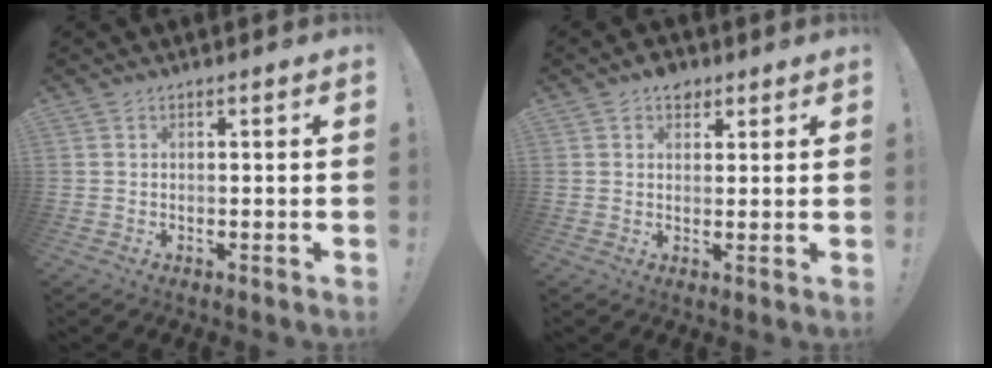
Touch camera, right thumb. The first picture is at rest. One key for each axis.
{"total": 4.8, "fx": 2.9, "fy": 3.5, "fz": 1.7, "tx": -0.012, "ty": -0.010, "tz": 0.051}